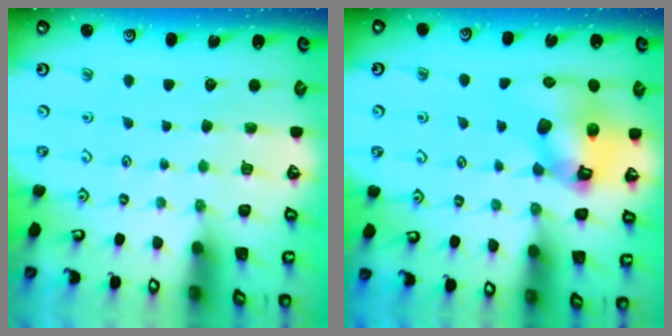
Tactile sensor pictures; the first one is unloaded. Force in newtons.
{"total": 12.9, "press": 12.8, "slide": 1.5}